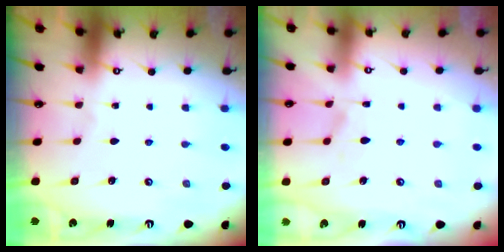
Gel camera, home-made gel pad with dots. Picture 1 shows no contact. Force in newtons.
{"total": 6.2, "press": 6.1, "slide": 1.3}